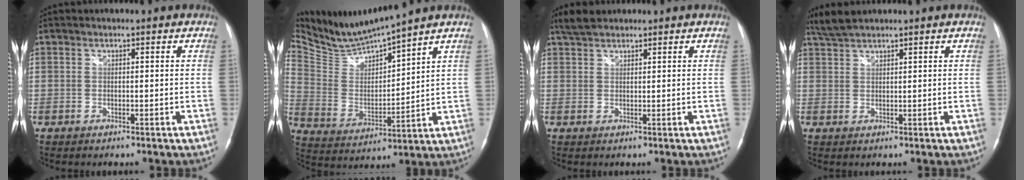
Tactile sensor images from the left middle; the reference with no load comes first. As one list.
[{"total": 10.1, "force": [9.8, -1.1, 2.3], "torque": [-0.062, -0.009, 0.207]}, {"total": 3.3, "force": [2.9, 1.2, 1.2], "torque": [-0.030, 0.014, 0.056]}, {"total": 3.5, "force": [3.2, 0.3, 1.4], "torque": [-0.038, 0.016, 0.068]}]